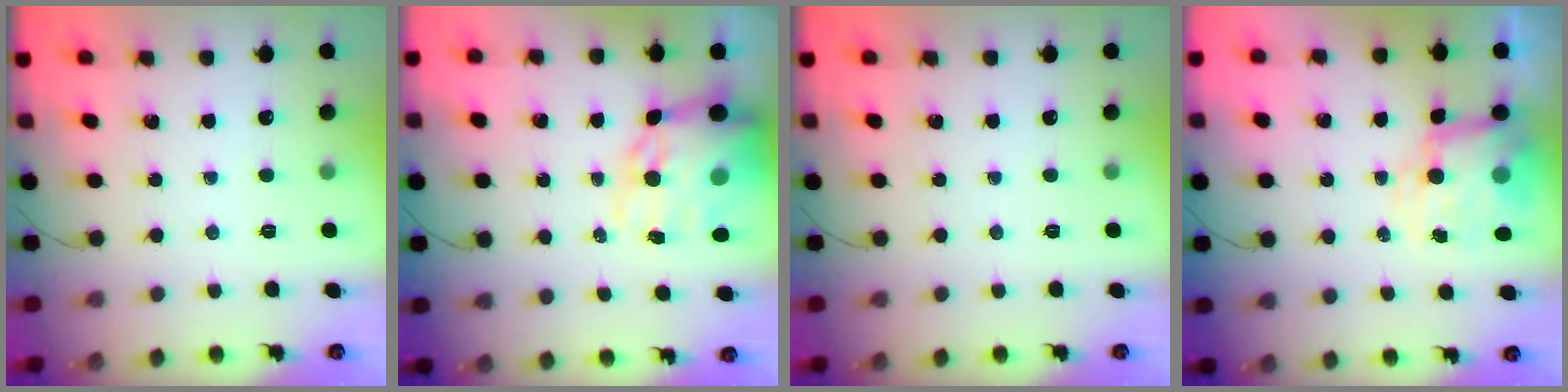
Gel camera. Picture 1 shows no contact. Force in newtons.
{"total": 18.0, "press": 17.6, "slide": 3.9}
{"total": 0.0}
{"total": 8.6, "press": 8.5, "slide": 1.2}